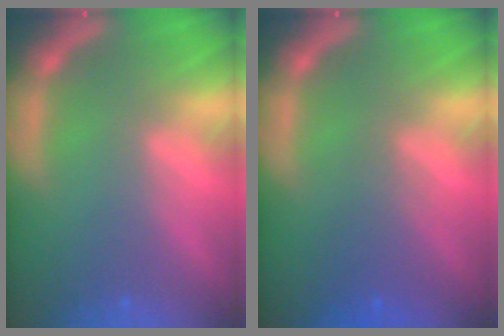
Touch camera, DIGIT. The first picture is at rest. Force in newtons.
{"total": 2.5}